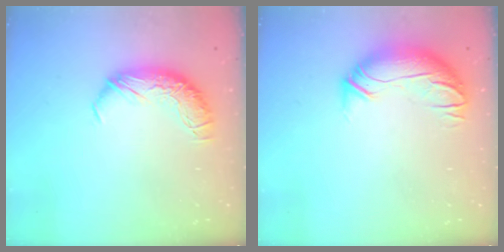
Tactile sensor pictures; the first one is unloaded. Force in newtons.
{"total": 3.0, "press": 1.0, "slide": 2.8}